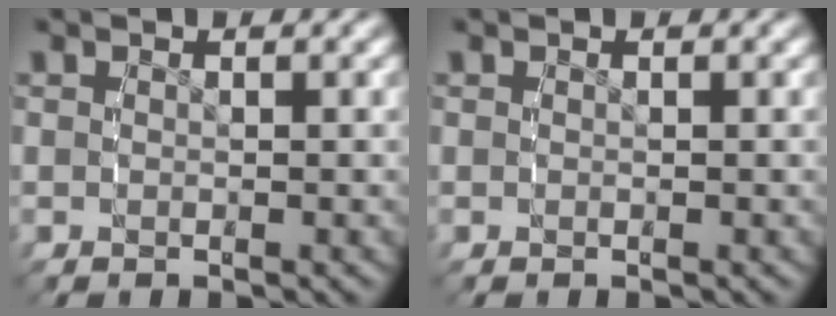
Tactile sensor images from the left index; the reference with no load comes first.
{"total": 0.0}